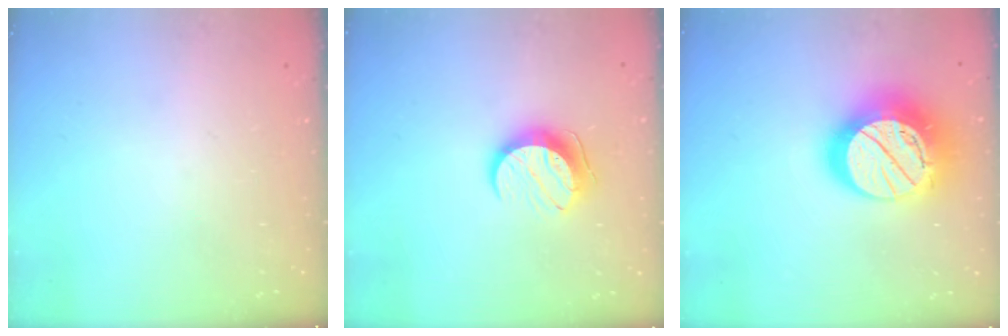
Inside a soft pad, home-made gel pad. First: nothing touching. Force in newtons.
{"total": 9.5, "press": 9.5, "slide": 0.3}
{"total": 24.1, "press": 24.1, "slide": 1.9}